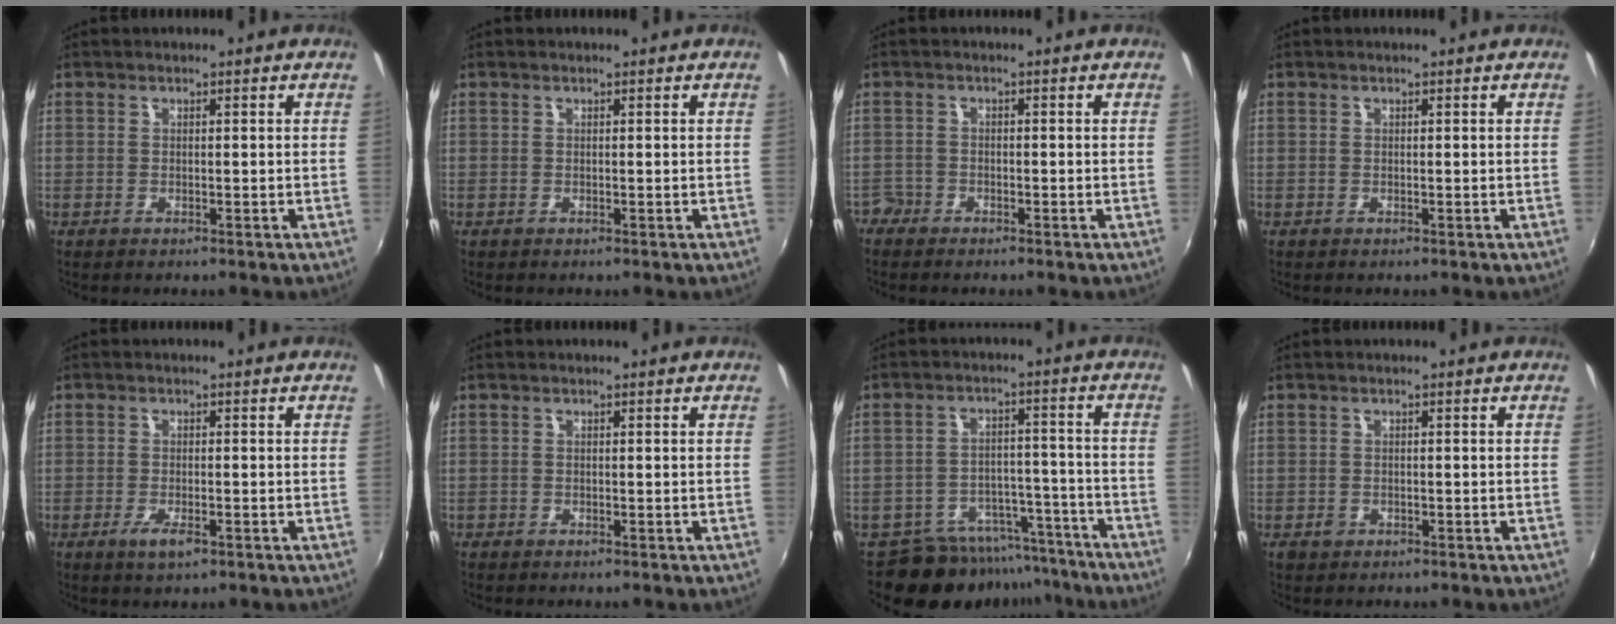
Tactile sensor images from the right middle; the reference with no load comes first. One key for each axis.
{"total": 0.0}
{"total": 2.8, "fx": -2.3, "fy": 1.6, "fz": 0.2, "tx": -0.015, "ty": -0.003, "tz": -0.050}
{"total": 0.0}
{"total": 3.2, "fx": -1.7, "fy": 1.0, "fz": 2.4, "tx": -0.054, "ty": -0.007, "tz": -0.032}
{"total": 0.5, "fx": -0.5, "fy": 0.3, "fz": 0.0, "tx": -0.002, "ty": -0.003, "tz": -0.012}
{"total": 14.6, "fx": -12.7, "fy": 6.6, "fz": 2.9, "tx": -0.062, "ty": 0.041, "tz": -0.166}
{"total": 1.5, "fx": -0.8, "fy": 1.2, "fz": 0.4, "tx": -0.010, "ty": -0.002, "tz": -0.012}